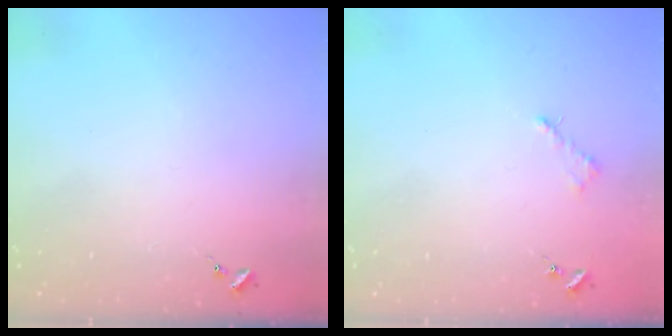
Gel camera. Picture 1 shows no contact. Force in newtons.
{"total": 2.6, "press": 2.5, "slide": 0.3}